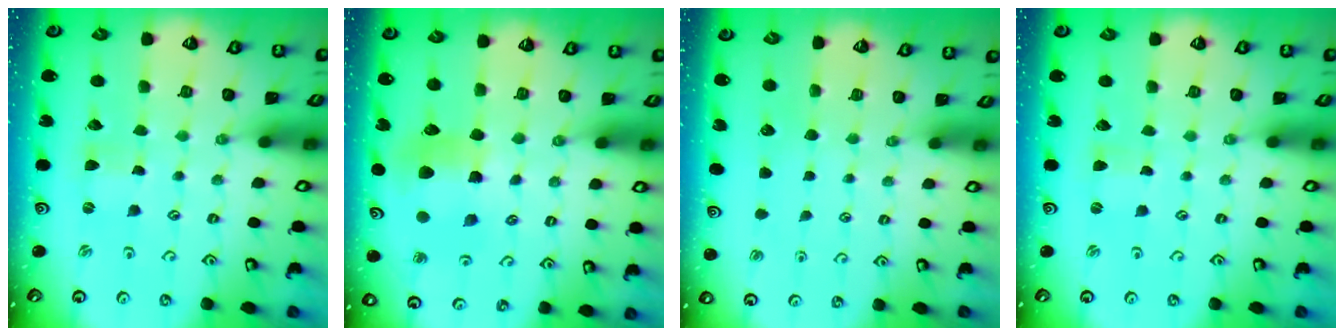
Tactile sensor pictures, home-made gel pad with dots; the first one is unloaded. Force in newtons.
{"total": 9.9, "press": 9.8, "slide": 1.5}
{"total": 0.0}
{"total": 0.0}